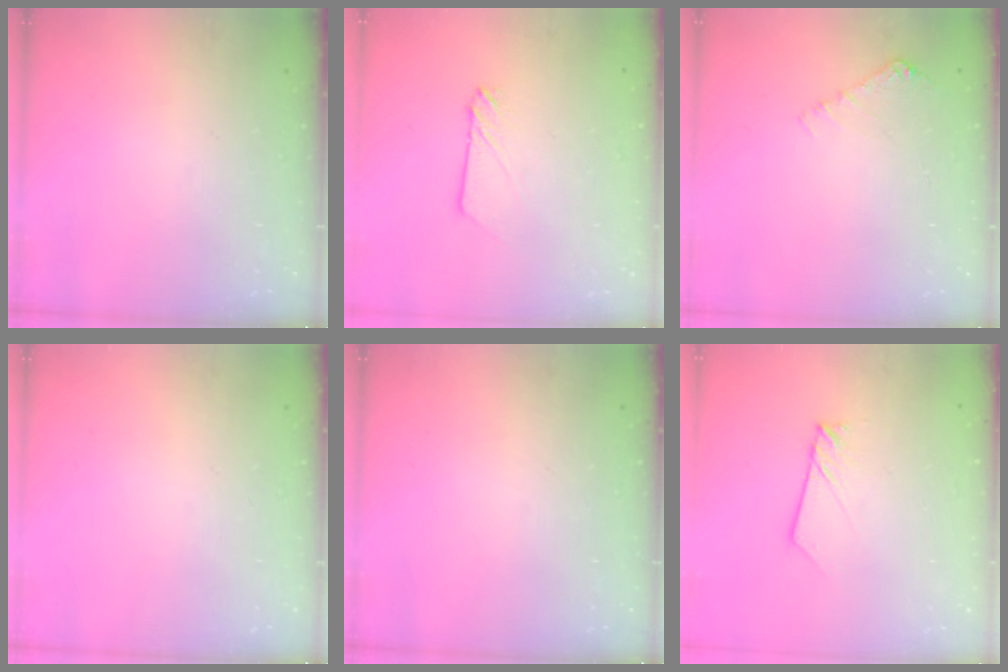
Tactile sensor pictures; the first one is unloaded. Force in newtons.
{"total": 2.3, "press": 2.3, "slide": 0.3}
{"total": 4.3, "press": 4.3, "slide": 0.5}
{"total": 0.0}
{"total": 0.0}
{"total": 2.0, "press": 2.0, "slide": 0.2}